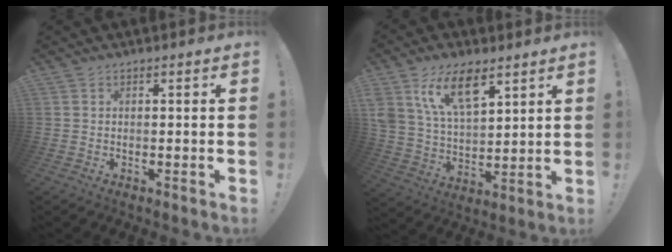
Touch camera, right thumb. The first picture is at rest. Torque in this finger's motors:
{"motor_torque": [1.43, 3.00, 0.19, 0.22, 0.14]}